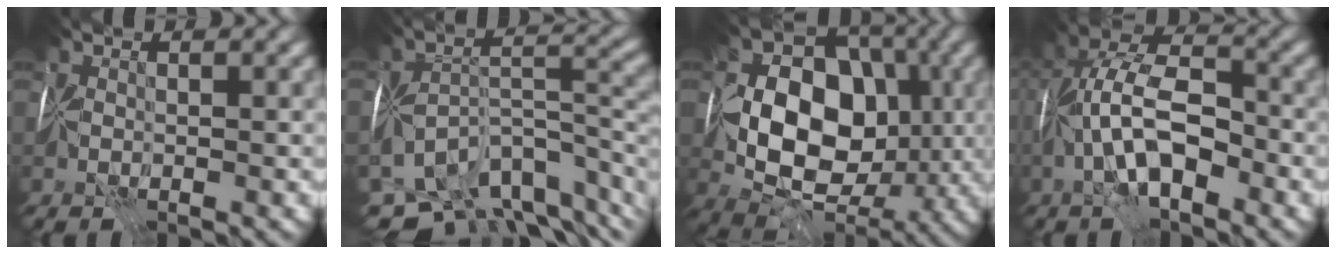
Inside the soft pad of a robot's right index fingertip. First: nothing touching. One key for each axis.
{"total": 10.2, "fx": -7.0, "fy": 4.9, "fz": 5.7, "tx": -0.092, "ty": 0.004, "tz": -0.109}
{"total": 12.4, "fx": -0.1, "fy": 9.0, "fz": 8.4, "tx": -0.117, "ty": 0.004, "tz": 0.000}
{"total": 8.3, "fx": -2.2, "fy": 3.7, "fz": 7.1, "tx": -0.135, "ty": 0.025, "tz": -0.047}